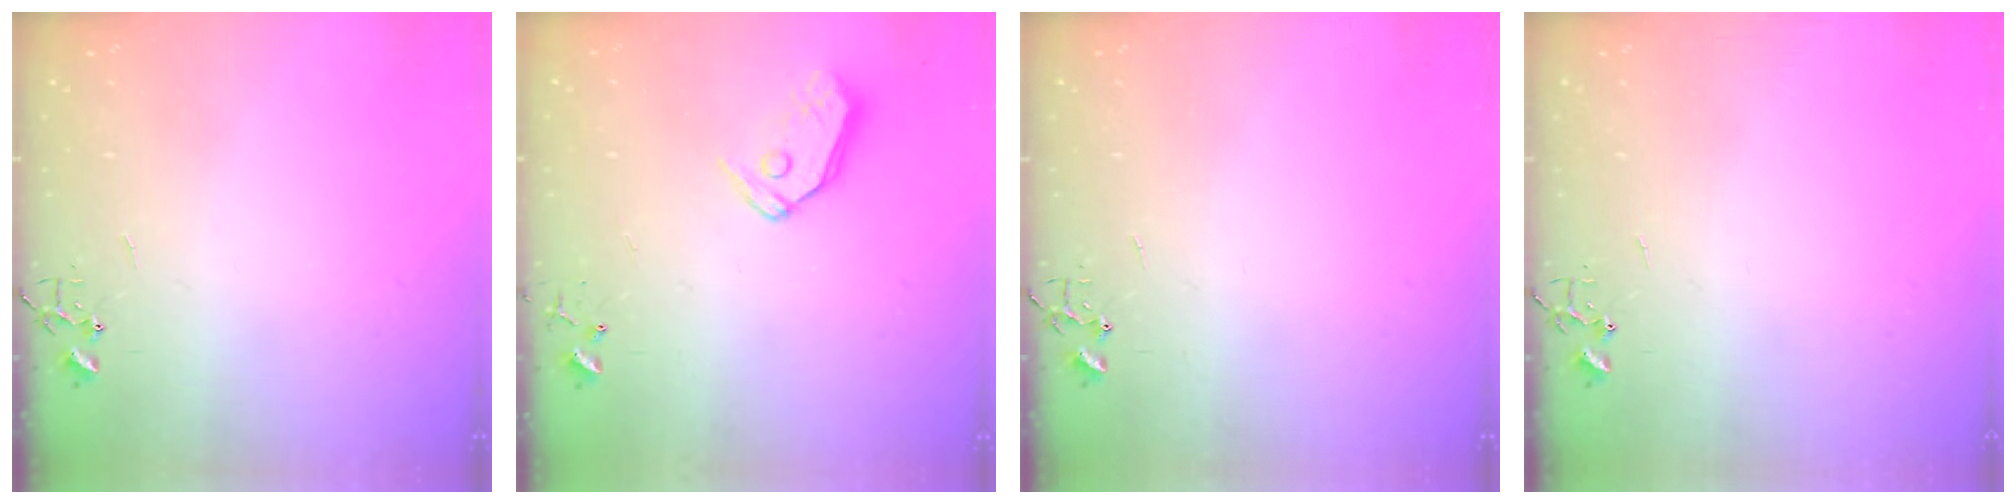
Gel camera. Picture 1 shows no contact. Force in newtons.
{"total": 8.3, "press": 8.2, "slide": 0.7}
{"total": 0.0}
{"total": 0.0}